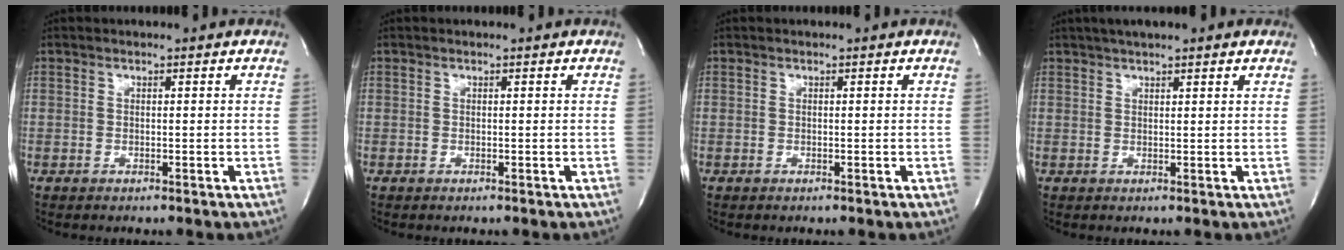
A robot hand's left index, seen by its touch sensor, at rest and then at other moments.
{"total": 0.0}
{"total": 0.0}
{"total": 5.9, "force": [4.7, 1.0, 3.5], "torque": [-0.056, 0.031, 0.069]}